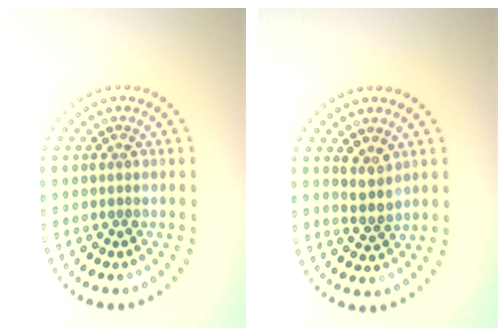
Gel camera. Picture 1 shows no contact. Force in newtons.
{"total": 2.0, "press": 1.7, "slide": 1.2}